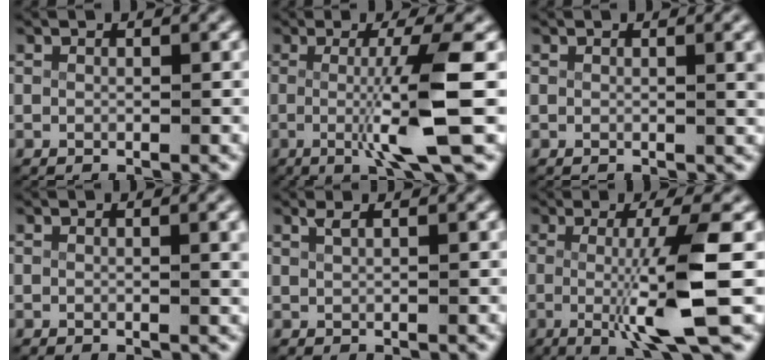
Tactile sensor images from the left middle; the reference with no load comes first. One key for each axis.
{"total": 6.2, "fx": -0.4, "fy": -0.2, "fz": 6.2, "tx": -0.104, "ty": -0.007, "tz": -0.003}
{"total": 1.4, "fx": 0.5, "fy": 0.1, "fz": 1.3, "tx": -0.011, "ty": -0.001, "tz": 0.009}
{"total": 0.9, "fx": 0.4, "fy": -0.1, "fz": 0.8, "tx": -0.007, "ty": -0.001, "tz": 0.007}
{"total": 1.0, "fx": 0.7, "fy": -0.2, "fz": 0.7, "tx": -0.015, "ty": 0.000, "tz": 0.019}
{"total": 6.9, "fx": -0.6, "fy": 0.1, "fz": 6.9, "tx": -0.117, "ty": -0.009, "tz": -0.006}